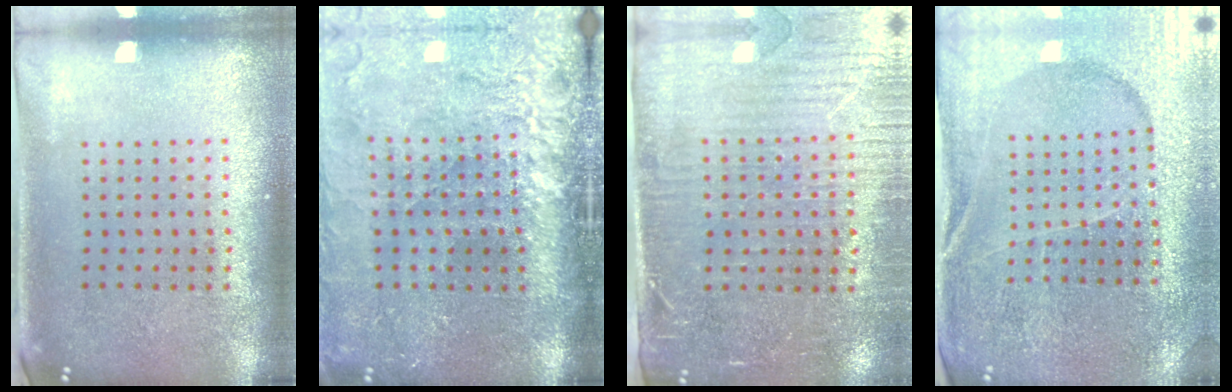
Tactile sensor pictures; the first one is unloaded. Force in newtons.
{"total": 4.6, "press": 3.7, "slide": 2.7}
{"total": 3.5, "press": 3.1, "slide": 1.5}
{"total": 3.0, "press": 3.0, "slide": 0.3}